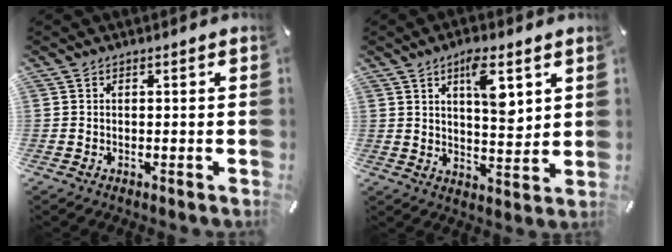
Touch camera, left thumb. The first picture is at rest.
{"total": 9.2, "force": [4.6, 3.8, 7.1], "torque": [-0.100, -0.025, 0.071]}